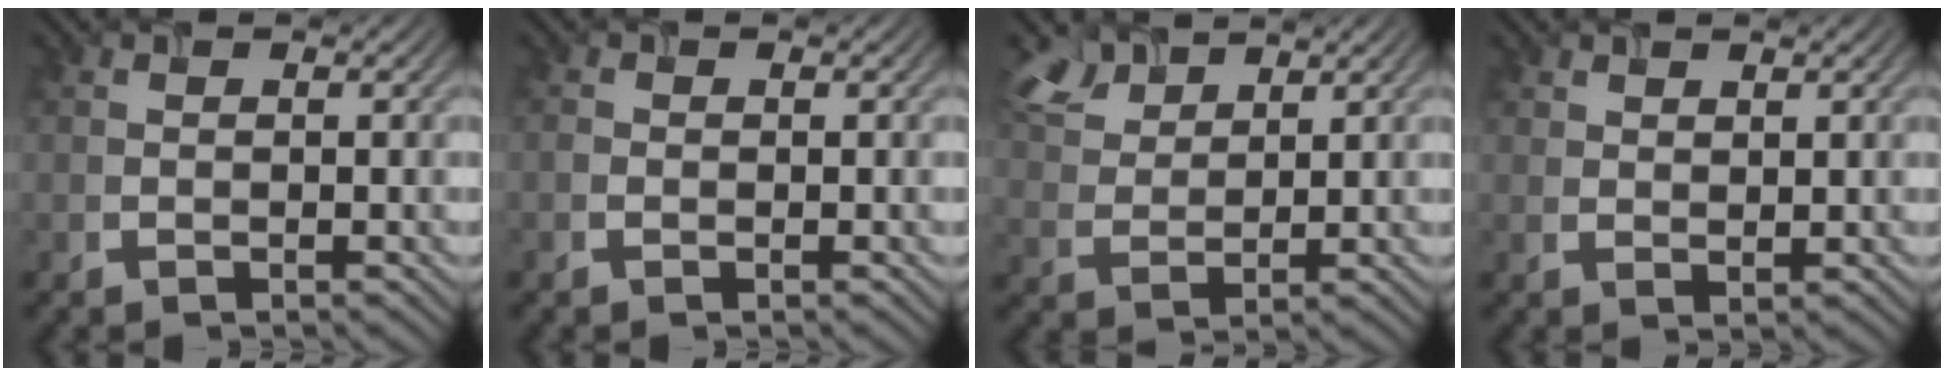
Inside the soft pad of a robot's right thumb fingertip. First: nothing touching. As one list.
[{"total": 0.7, "force": [-0.5, 0.4, 0.2], "torque": [-0.008, -0.002, -0.010]}, {"total": 6.2, "force": [4.6, 2.9, 3.1], "torque": [-0.082, 0.011, 0.098]}, {"total": 1.6, "force": [1.3, 0.7, 0.6], "torque": [-0.016, -0.002, 0.030]}]